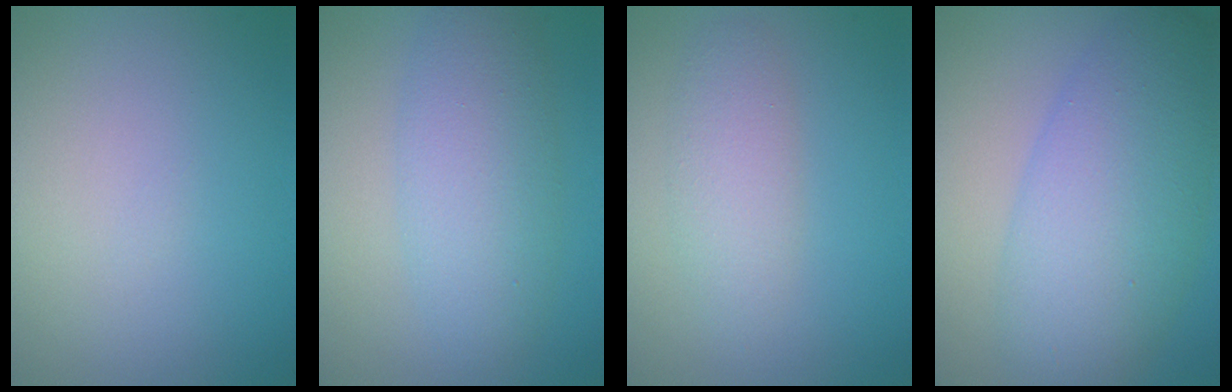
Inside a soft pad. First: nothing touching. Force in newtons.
{"total": 4.9, "press": 4.9, "slide": 0.1}
{"total": 2.6, "press": 2.6, "slide": 0.2}
{"total": 8.2, "press": 8.2, "slide": 0.1}